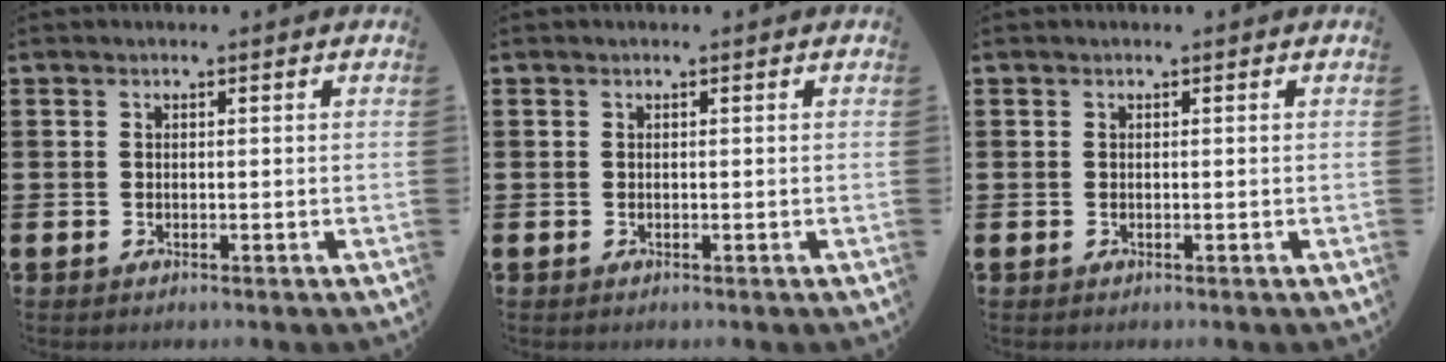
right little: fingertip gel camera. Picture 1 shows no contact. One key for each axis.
{"total": 0.0}
{"total": 0.0}